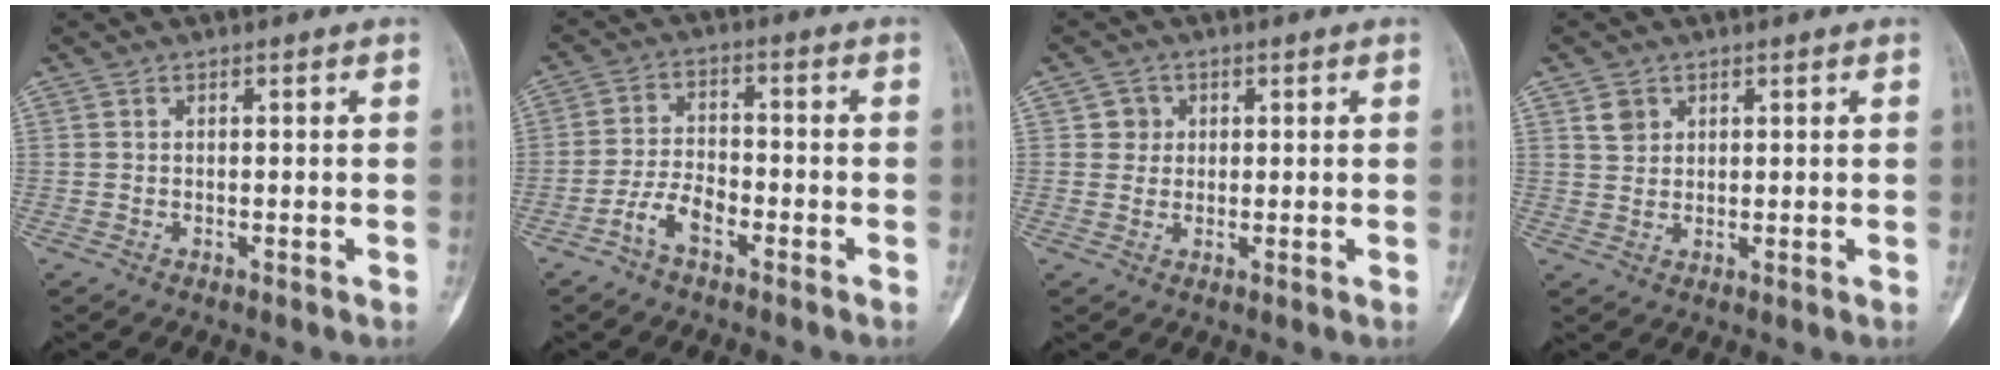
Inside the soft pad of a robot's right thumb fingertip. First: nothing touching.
{"total": 5.6, "force": [-3.3, 2.6, 3.7], "torque": [-0.068, 0.025, -0.066]}
{"total": 2.6, "force": [0.7, 2.5, 0.3], "torque": [0.012, 0.001, 0.006]}
{"total": 2.8, "force": [1.5, 2.2, 0.9], "torque": [-0.006, -0.006, 0.029]}